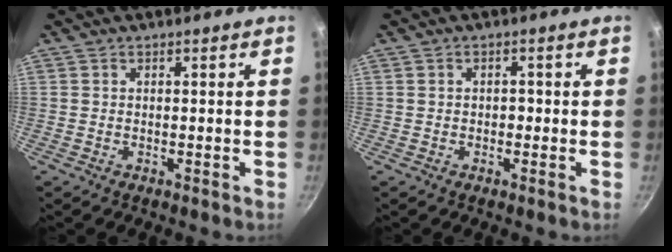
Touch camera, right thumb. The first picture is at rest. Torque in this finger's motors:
{"motor_torque": [0.15, -0.40, -0.43, 0.26, 0.07]}